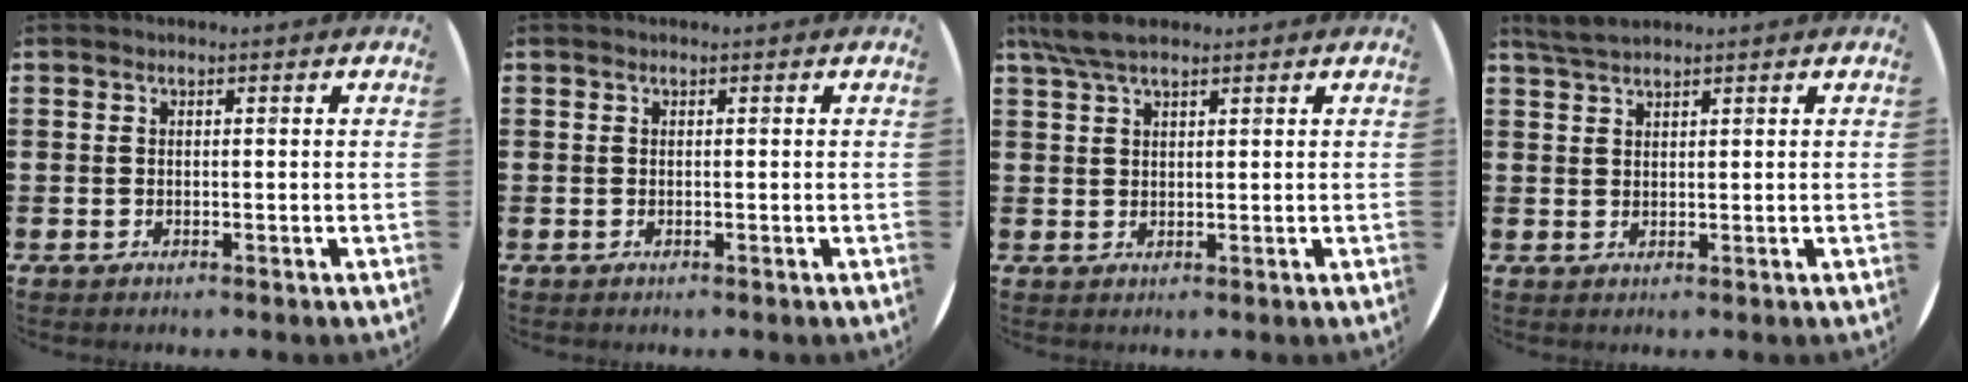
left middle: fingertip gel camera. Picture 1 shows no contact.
{"total": 0.0}
{"total": 4.5, "force": [3.4, 1.2, 2.7], "torque": [-0.060, 0.003, 0.062]}
{"total": 2.3, "force": [2.1, 0.2, 0.8], "torque": [-0.018, 0.005, 0.040]}